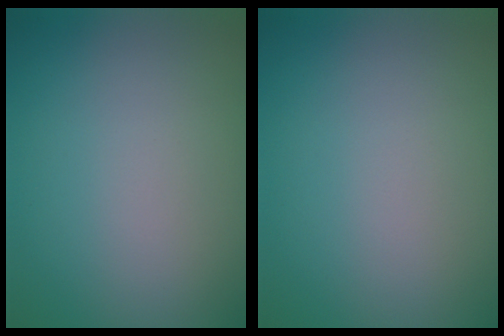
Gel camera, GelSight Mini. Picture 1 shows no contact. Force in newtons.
{"total": 0.0}